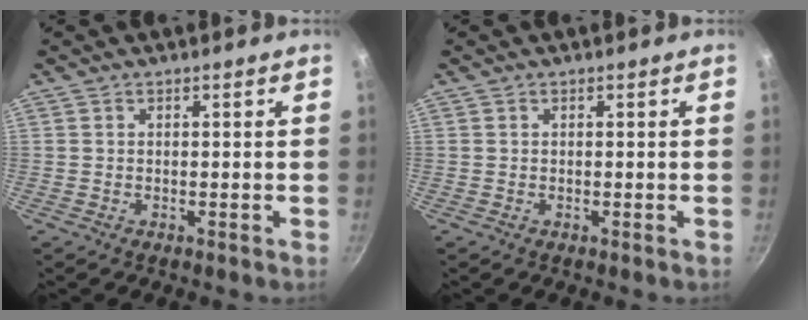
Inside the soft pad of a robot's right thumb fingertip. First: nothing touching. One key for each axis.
{"total": 0.0}